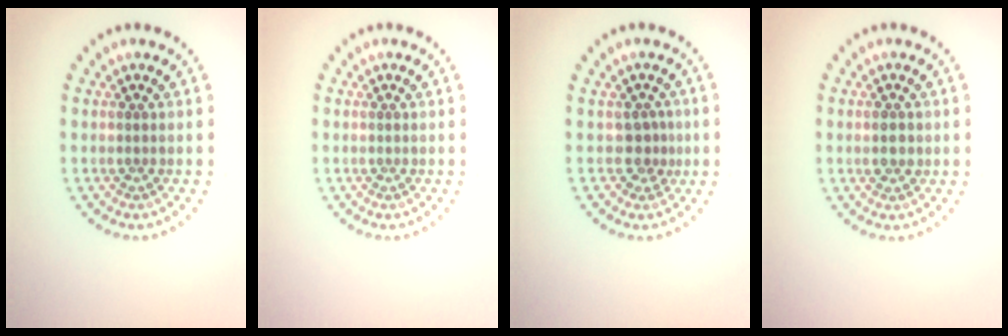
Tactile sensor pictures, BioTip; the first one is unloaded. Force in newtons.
{"total": 0.0}
{"total": 1.9, "press": 1.4, "slide": 1.3}
{"total": 1.0, "press": 1.0, "slide": 0.0}